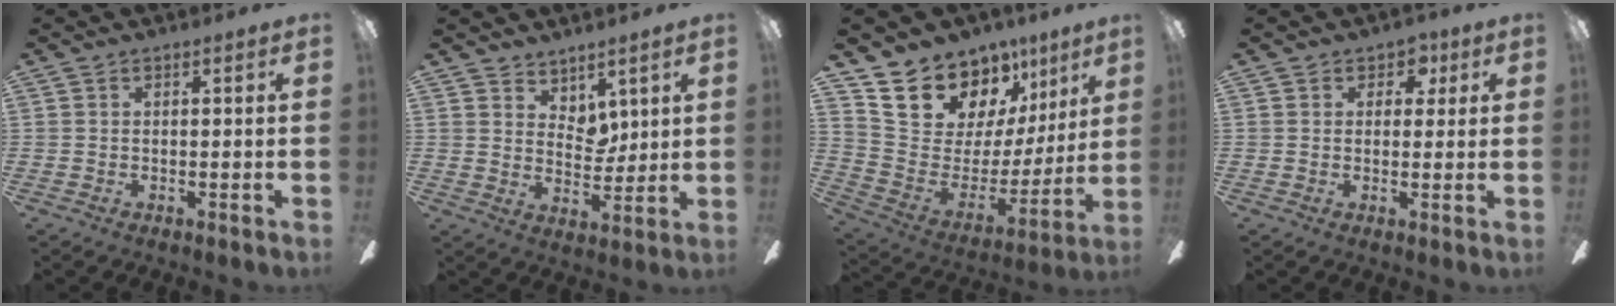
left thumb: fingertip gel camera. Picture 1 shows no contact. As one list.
[{"total": 5.4, "force": [3.9, 3.5, 1.5], "torque": [-0.022, -0.024, 0.072]}, {"total": 18.5, "force": [13.6, 11.0, 5.8], "torque": [-0.104, -0.101, 0.264]}, {"total": 4.1, "force": [2.0, 3.1, 1.8], "torque": [-0.010, -0.003, 0.029]}]